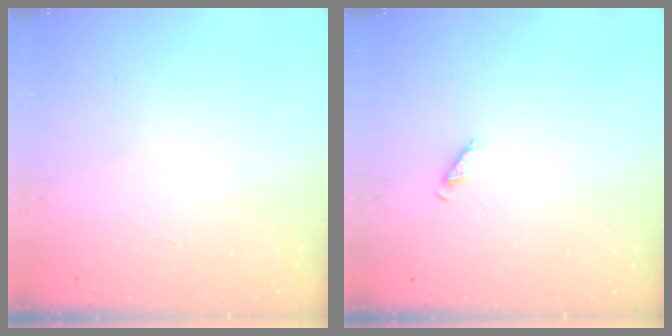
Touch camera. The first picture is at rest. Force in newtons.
{"total": 2.0, "press": 1.9, "slide": 0.3}